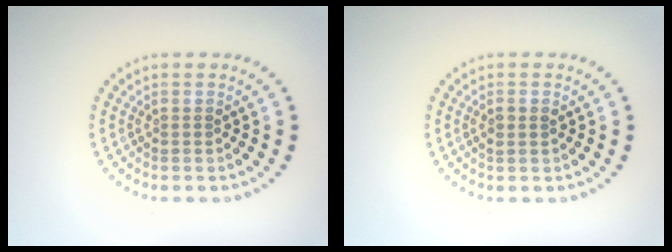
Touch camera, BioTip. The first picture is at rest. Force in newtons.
{"total": 1.0, "press": 1.0, "slide": 0.1}